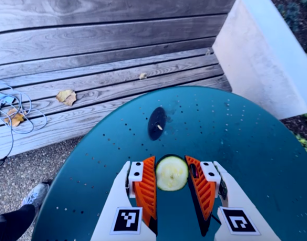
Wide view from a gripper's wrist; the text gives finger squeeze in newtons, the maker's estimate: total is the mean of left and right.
{"total": 13.0, "left": 13.5, "right": 12.6}